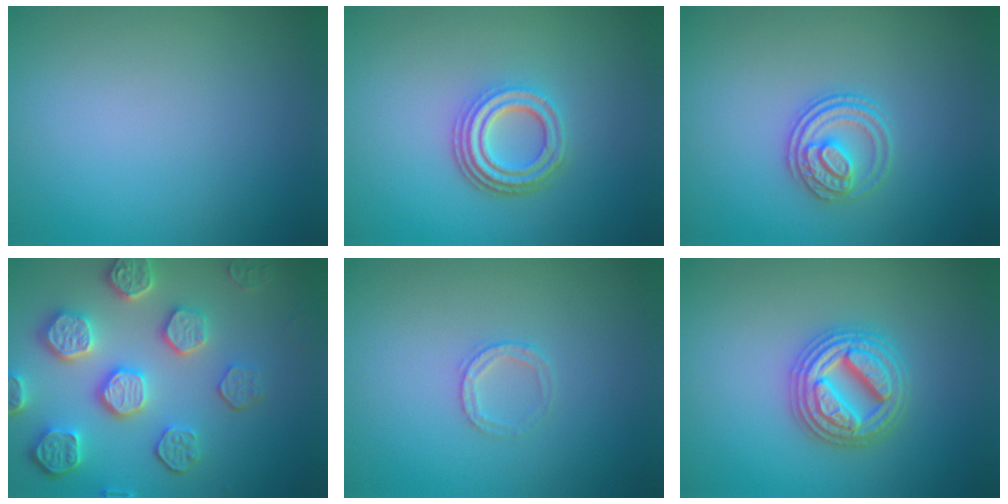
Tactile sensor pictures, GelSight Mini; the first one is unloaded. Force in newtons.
{"total": 4.2, "press": 3.1, "slide": 2.7}
{"total": 2.8, "press": 2.6, "slide": 1.2}
{"total": 6.7, "press": 5.5, "slide": 3.8}
{"total": 1.4, "press": 1.3, "slide": 0.2}
{"total": 4.9, "press": 4.9, "slide": 0.7}